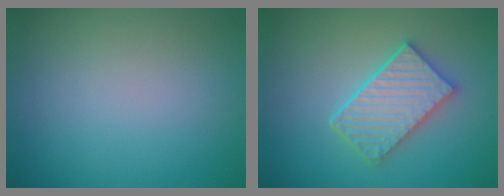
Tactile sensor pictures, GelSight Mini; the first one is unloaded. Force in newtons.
{"total": 5.0, "press": 4.2, "slide": 2.8}